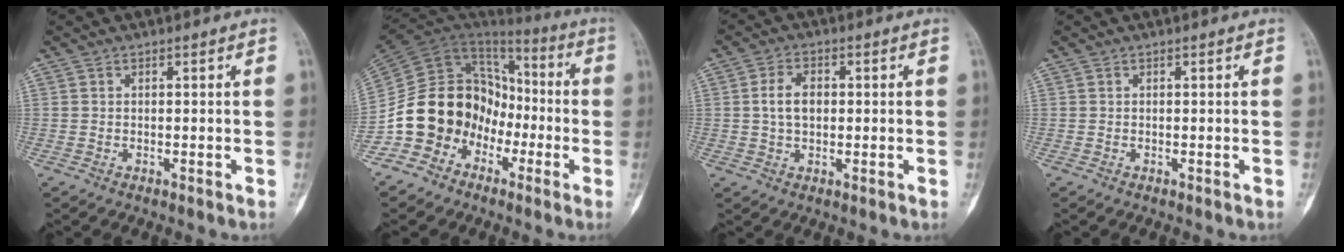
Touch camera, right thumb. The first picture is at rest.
{"total": 16.7, "force": [-7.0, 13.4, 7.1], "torque": [-0.103, 0.085, -0.133]}
{"total": 5.1, "force": [0.4, 3.3, 3.9], "torque": [-0.070, 0.008, 0.006]}
{"total": 0.0}